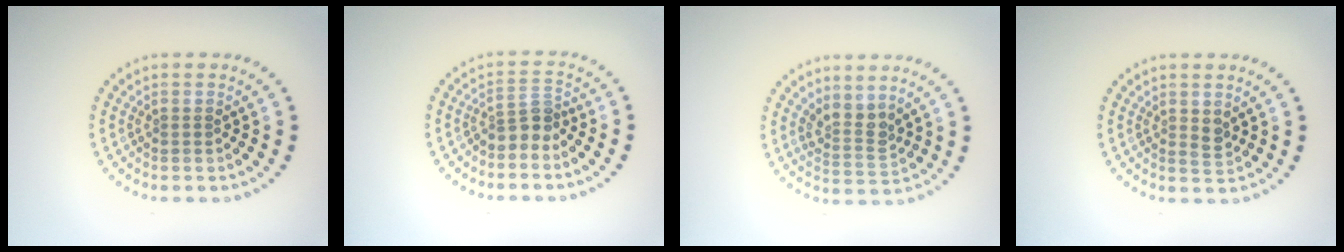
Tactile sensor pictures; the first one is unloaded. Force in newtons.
{"total": 2.4, "press": 1.9, "slide": 1.6}
{"total": 2.6, "press": 1.9, "slide": 1.7}
{"total": 1.0, "press": 0.9, "slide": 0.5}